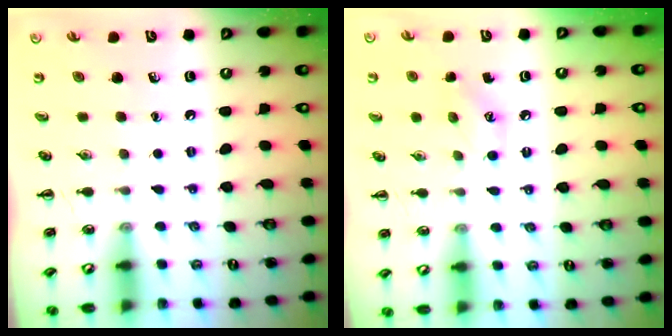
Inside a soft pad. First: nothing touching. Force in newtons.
{"total": 7.0, "press": 6.7, "slide": 1.9}